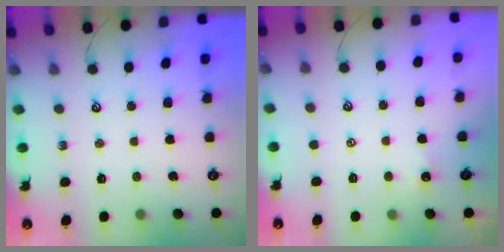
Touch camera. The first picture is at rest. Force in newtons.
{"total": 2.0, "press": 2.0, "slide": 0.4}